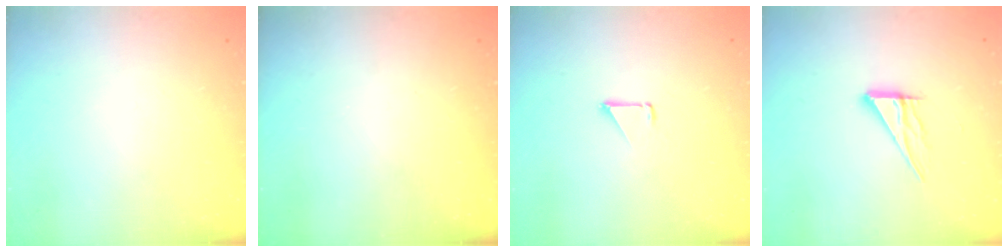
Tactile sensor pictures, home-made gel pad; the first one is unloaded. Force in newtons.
{"total": 0.0}
{"total": 1.1, "press": 1.1, "slide": 0.1}
{"total": 10.2, "press": 10.1, "slide": 0.9}